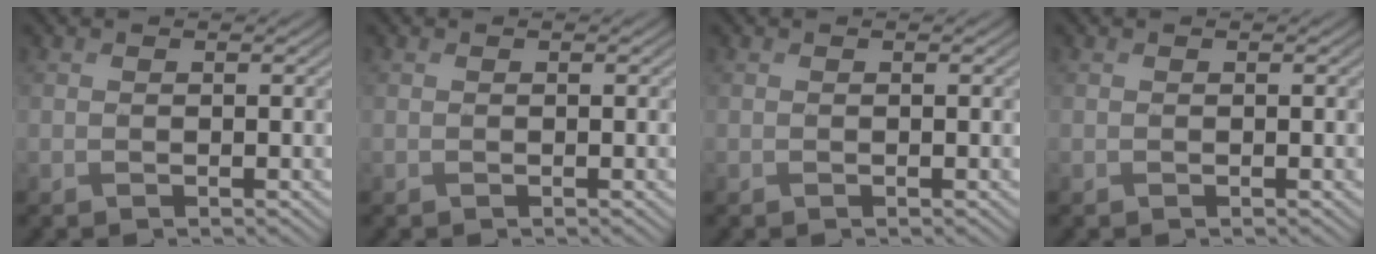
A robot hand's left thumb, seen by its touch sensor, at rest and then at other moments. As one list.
[{"total": 0.0}, {"total": 0.0}, {"total": 0.0}]